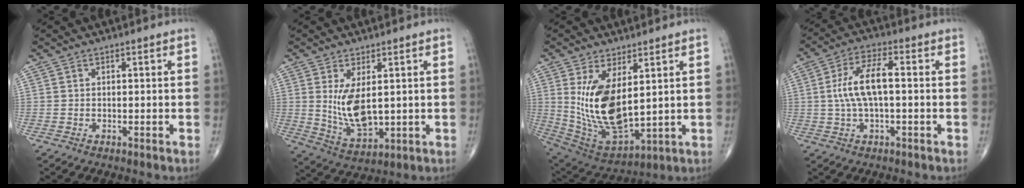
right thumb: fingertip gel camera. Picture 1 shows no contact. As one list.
[{"total": 8.8, "force": [1.4, 4.2, 7.7], "torque": [-0.137, -0.026, 0.043]}, {"total": 15.5, "force": [3.2, 7.3, 13.3], "torque": [-0.245, -0.028, 0.086]}, {"total": 9.1, "force": [0.3, 3.4, 8.5], "torque": [-0.179, 0.024, 0.002]}]